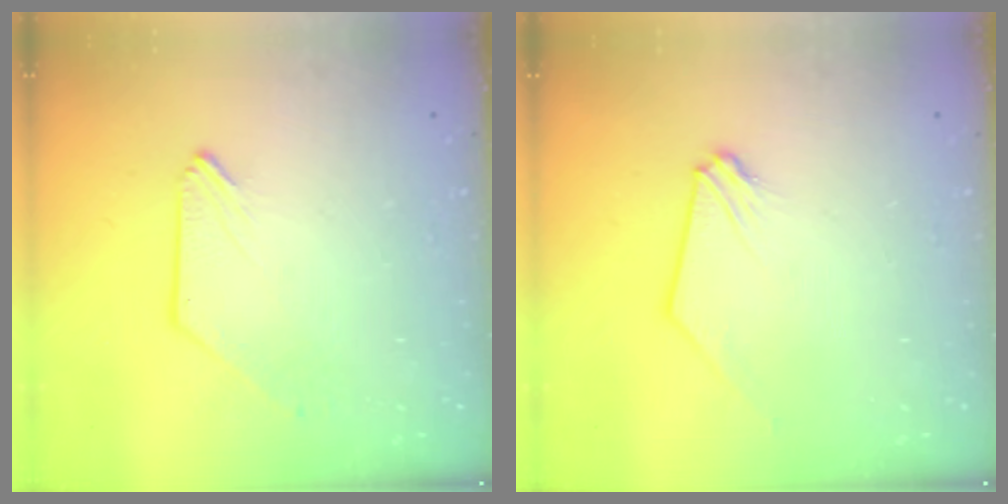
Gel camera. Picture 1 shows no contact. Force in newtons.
{"total": 0.0}